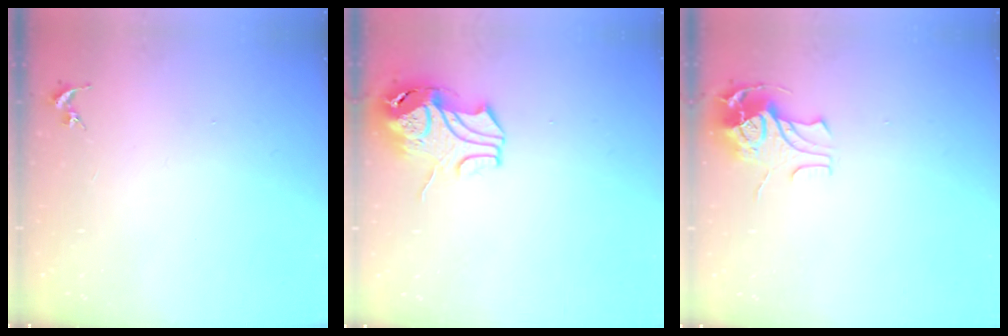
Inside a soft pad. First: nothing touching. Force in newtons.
{"total": 10.8, "press": 10.7, "slide": 1.3}
{"total": 9.9, "press": 9.9, "slide": 1.2}